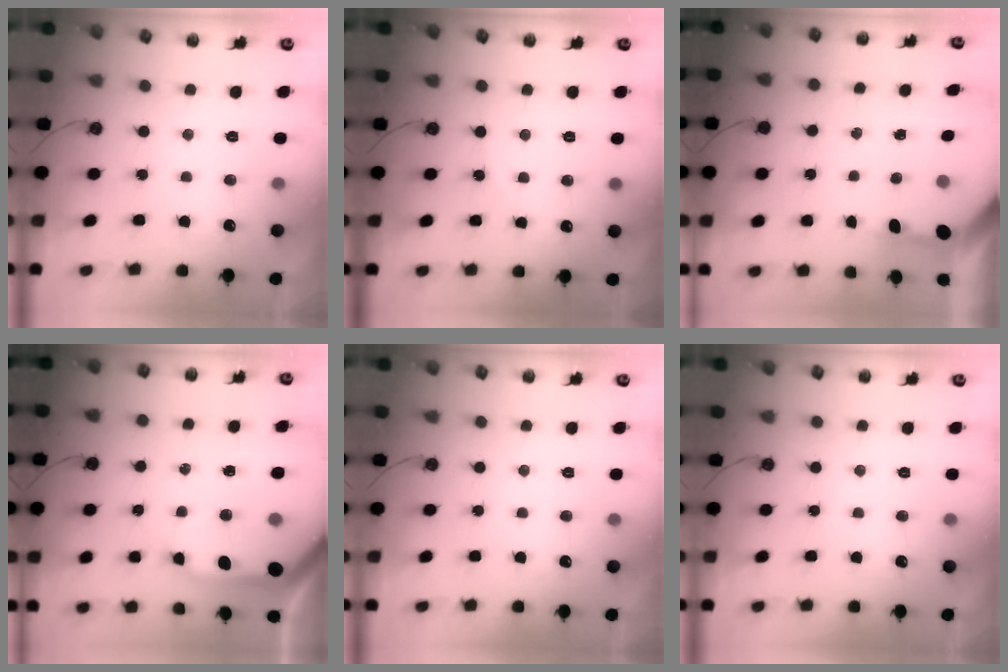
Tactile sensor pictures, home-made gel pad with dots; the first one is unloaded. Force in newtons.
{"total": 3.5, "press": 3.5, "slide": 0.6}
{"total": 3.4, "press": 3.4, "slide": 0.4}
{"total": 14.9, "press": 14.7, "slide": 1.9}
{"total": 0.0}
{"total": 0.0}